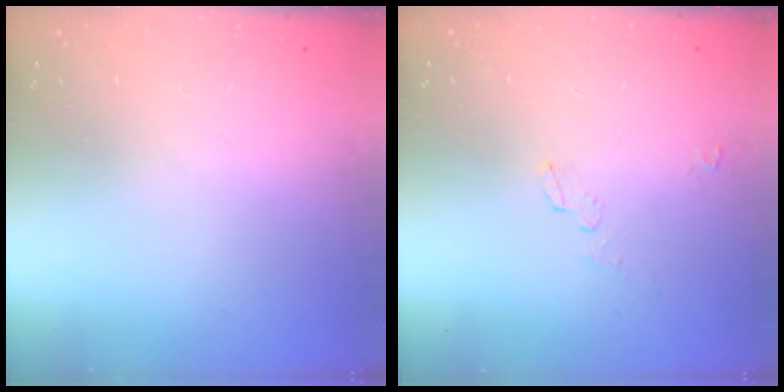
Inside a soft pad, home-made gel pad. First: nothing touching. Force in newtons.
{"total": 2.6, "press": 2.3, "slide": 1.2}